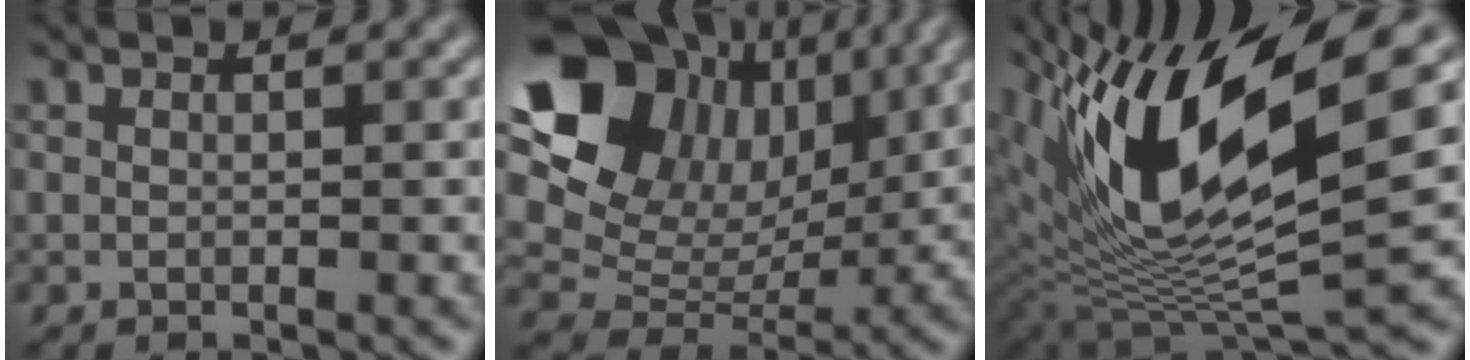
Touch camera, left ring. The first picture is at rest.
{"total": 12.8, "force": [5.5, 9.3, 6.9], "torque": [-0.163, 0.033, 0.112]}
{"total": 12.5, "force": [3.9, 3.9, 11.2], "torque": [-0.222, 0.001, 0.079]}